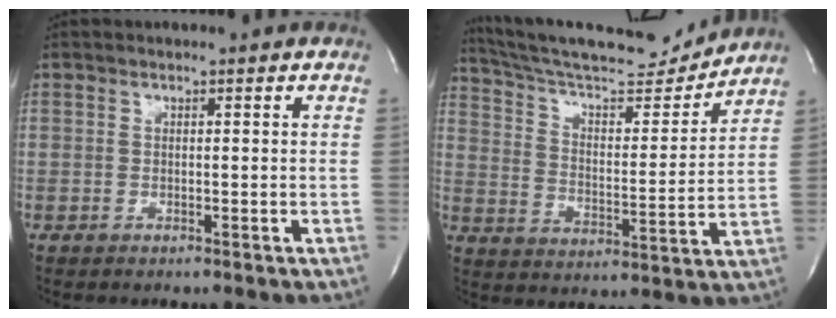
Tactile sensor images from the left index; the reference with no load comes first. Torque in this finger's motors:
{"motor_torque": [0.21, -0.44, 0.15, 0.06]}